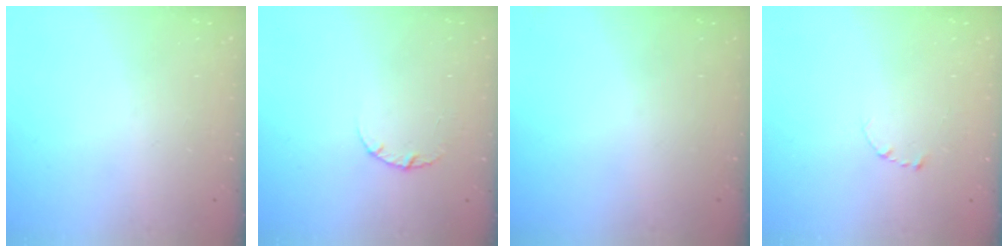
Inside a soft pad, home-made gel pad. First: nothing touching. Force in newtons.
{"total": 2.5, "press": 2.5, "slide": 0.3}
{"total": 0.0}
{"total": 2.7, "press": 2.7, "slide": 0.3}